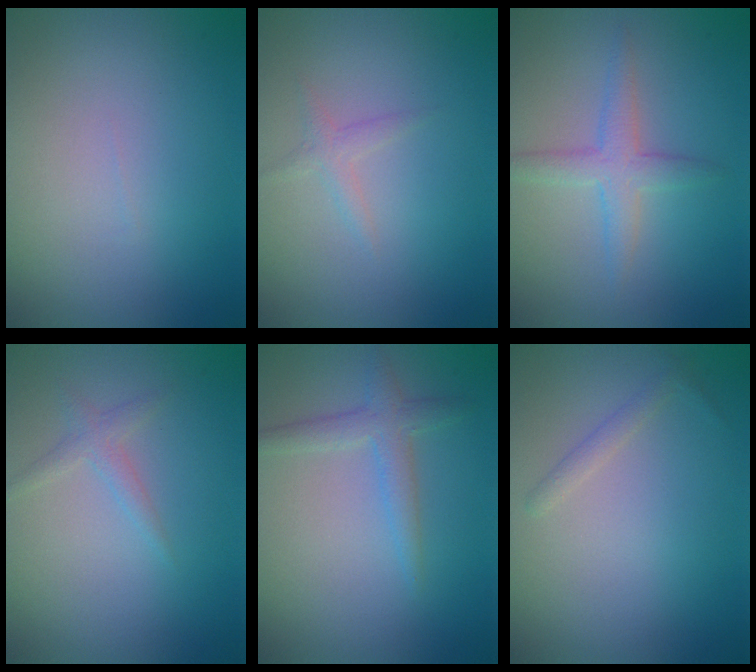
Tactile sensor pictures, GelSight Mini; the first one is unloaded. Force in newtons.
{"total": 1.0, "press": 1.0, "slide": 0.0}
{"total": 2.7, "press": 2.7, "slide": 0.0}
{"total": 1.3, "press": 1.3, "slide": 0.1}
{"total": 2.3, "press": 2.3, "slide": 0.1}
{"total": 0.9, "press": 0.9, "slide": 0.1}